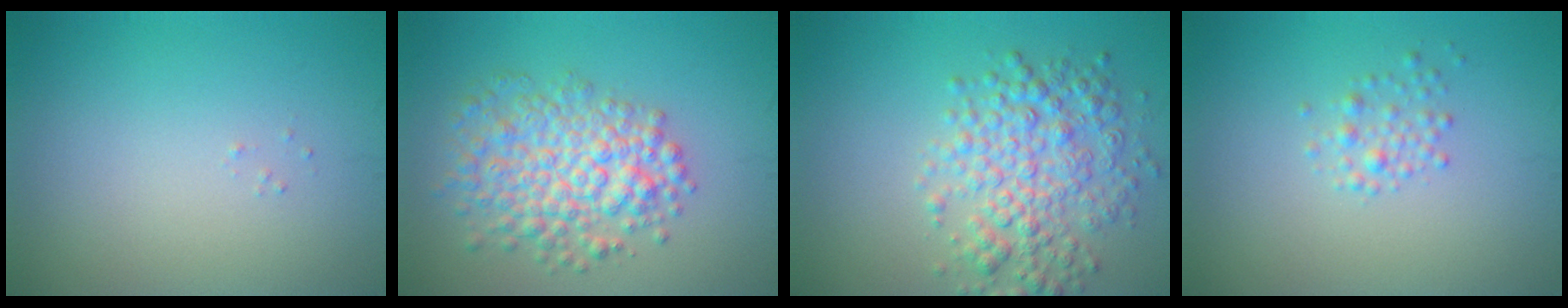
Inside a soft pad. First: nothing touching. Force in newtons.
{"total": 5.9, "press": 5.9, "slide": 0.2}
{"total": 5.5, "press": 5.5, "slide": 0.1}
{"total": 1.4, "press": 1.4, "slide": 0.0}